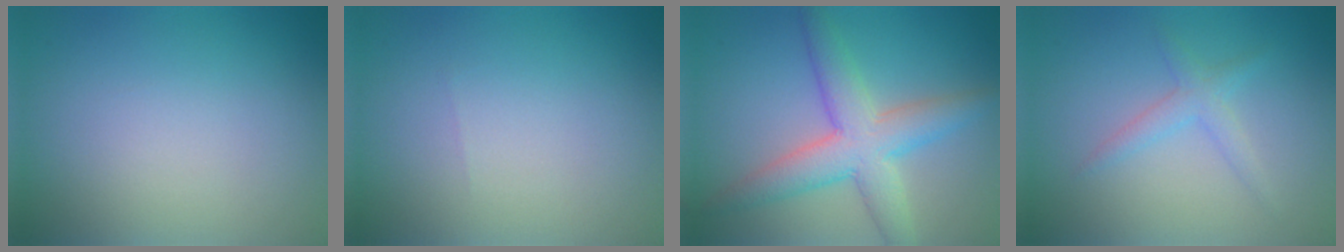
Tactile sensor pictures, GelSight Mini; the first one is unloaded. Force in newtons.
{"total": 0.0}
{"total": 5.8, "press": 5.8, "slide": 0.1}
{"total": 1.8, "press": 1.8, "slide": 0.1}